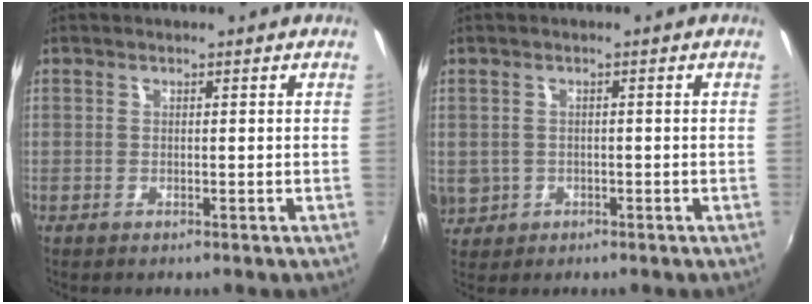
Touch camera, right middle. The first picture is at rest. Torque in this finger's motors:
{"motor_torque": [-0.08, 0.08, -0.03, -0.01]}